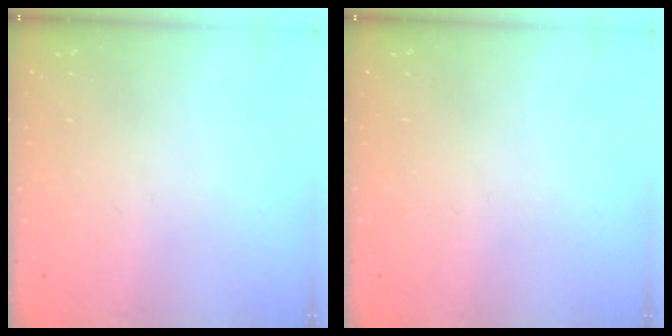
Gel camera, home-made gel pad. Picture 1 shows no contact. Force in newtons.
{"total": 0.0}